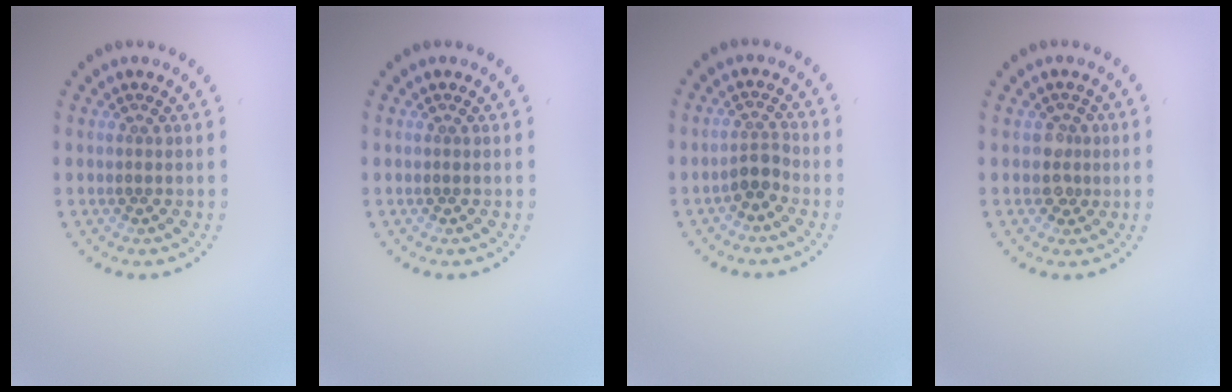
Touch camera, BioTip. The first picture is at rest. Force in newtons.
{"total": 0.0}
{"total": 1.7, "press": 1.3, "slide": 1.1}
{"total": 1.7, "press": 1.4, "slide": 1.0}